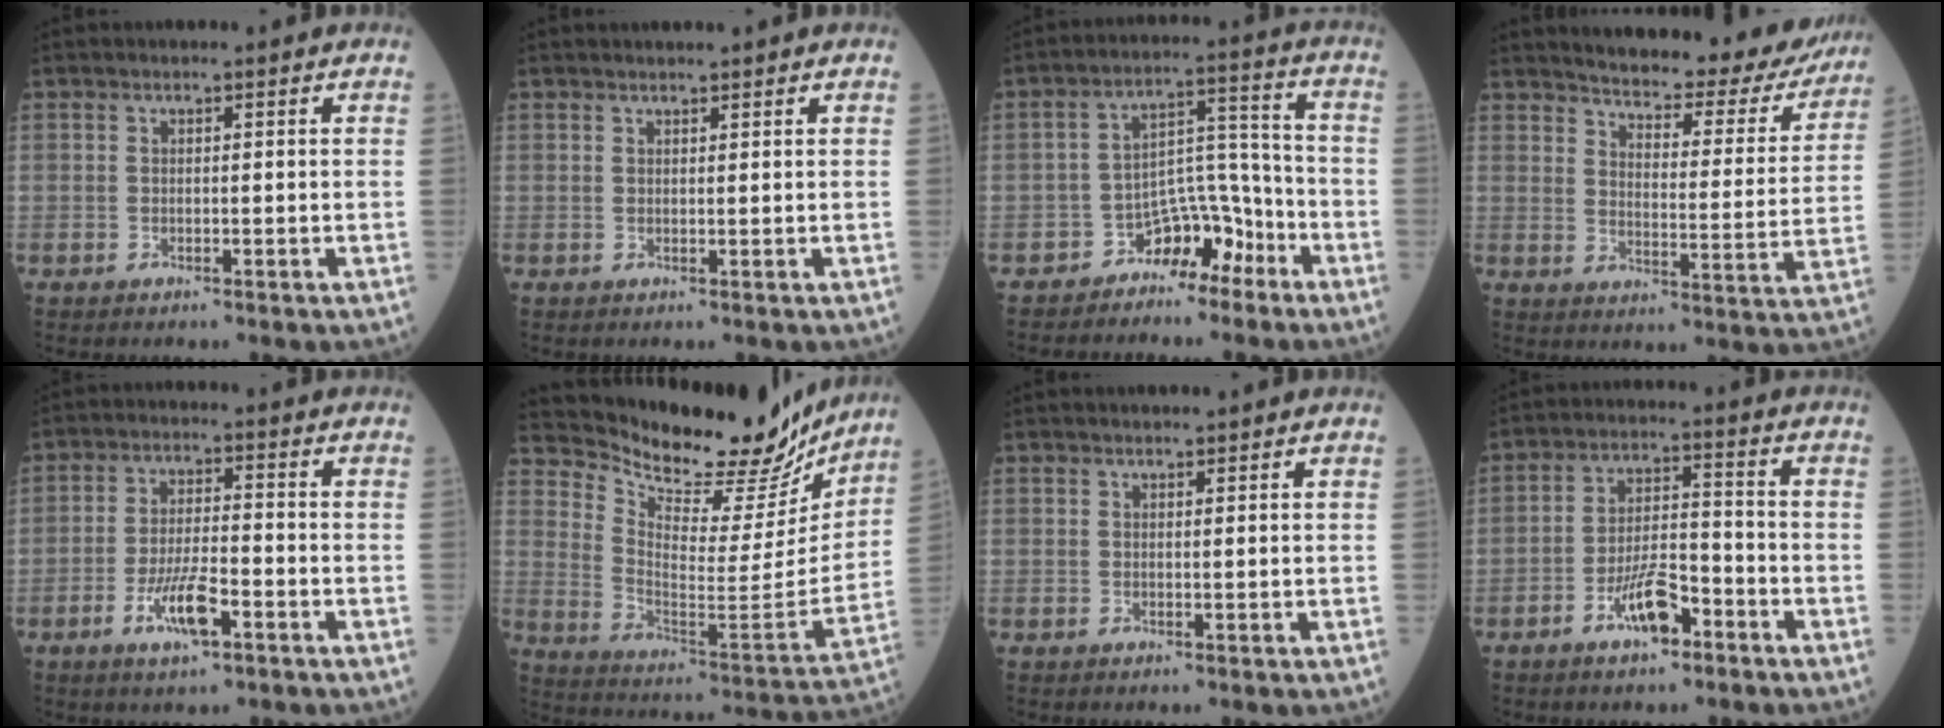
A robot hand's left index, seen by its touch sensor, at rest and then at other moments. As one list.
[{"total": 1.6, "force": [1.5, 0.2, 0.6], "torque": [-0.009, 0.013, 0.024]}, {"total": 6.9, "force": [-5.2, 3.5, 2.9], "torque": [-0.044, 0.035, -0.089]}, {"total": 21.7, "force": [19.8, 5.1, 7.3], "torque": [-0.083, -0.046, 0.232]}, {"total": 6.6, "force": [-3.2, 1.5, 5.5], "torque": [-0.113, -0.005, -0.059]}, {"total": 21.5, "force": [20.0, 5.0, 6.1], "torque": [-0.107, -0.059, 0.284]}, {"total": 1.3, "force": [1.2, 0.2, 0.4], "torque": [-0.008, 0.012, 0.021]}, {"total": 7.0, "force": [-4.1, 2.2, 5.2], "torque": [-0.101, 0.005, -0.074]}]